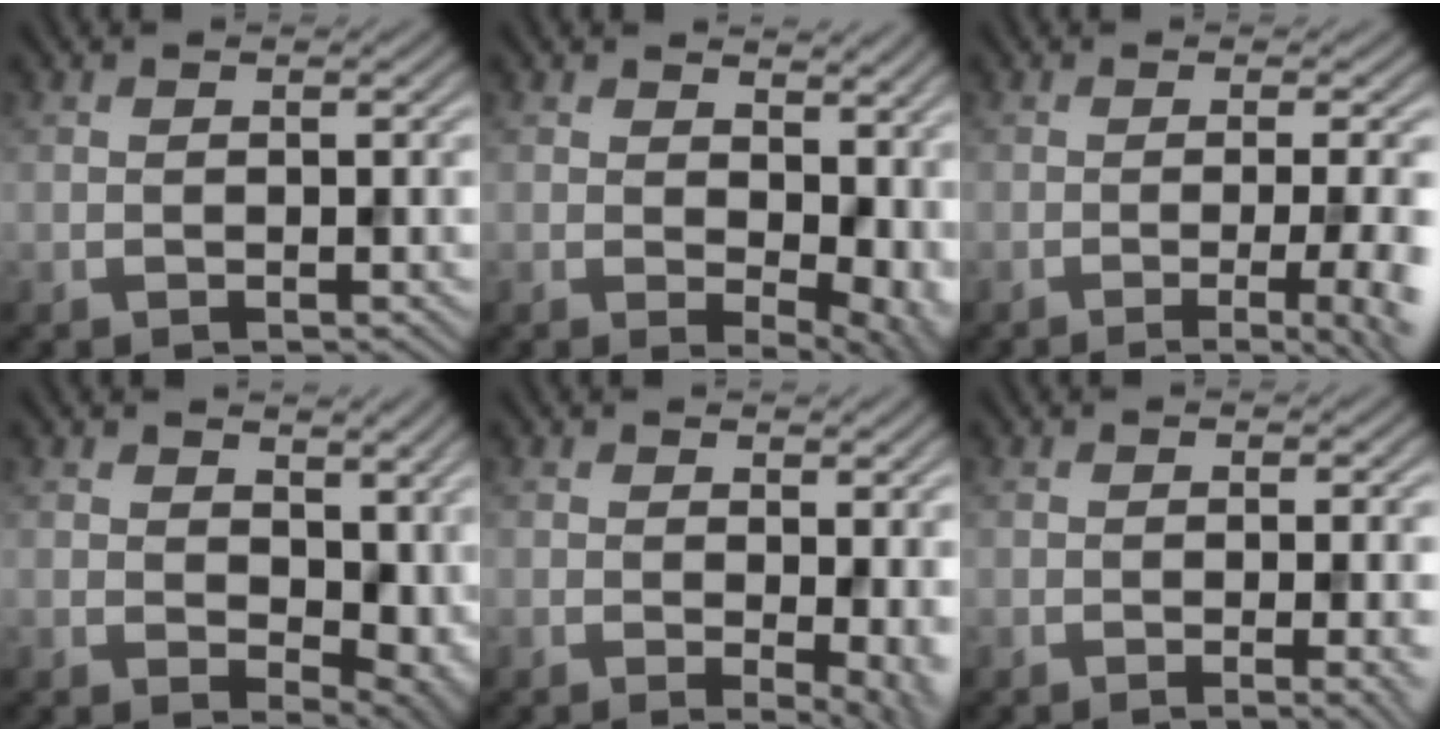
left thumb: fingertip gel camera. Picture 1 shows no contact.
{"total": 8.0, "force": [1.9, 4.9, 6.0], "torque": [-0.090, -0.016, 0.044]}
{"total": 6.4, "force": [-1.7, 1.3, 6.1], "torque": [-0.068, -0.002, -0.019]}
{"total": 8.1, "force": [2.2, 5.3, 5.7], "torque": [-0.101, -0.023, 0.053]}
{"total": 3.4, "force": [0.1, 0.8, 3.3], "torque": [-0.040, -0.006, 0.001]}
{"total": 2.3, "force": [-0.8, -0.2, 2.2], "torque": [-0.026, 0.003, -0.014]}